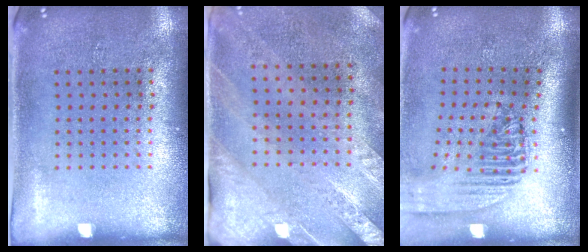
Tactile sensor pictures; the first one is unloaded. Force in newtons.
{"total": 2.5, "press": 2.1, "slide": 1.3}
{"total": 2.3, "press": 1.8, "slide": 1.5}